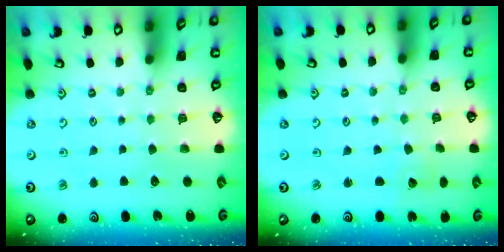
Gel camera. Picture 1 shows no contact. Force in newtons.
{"total": 1.6, "press": 1.6, "slide": 0.2}